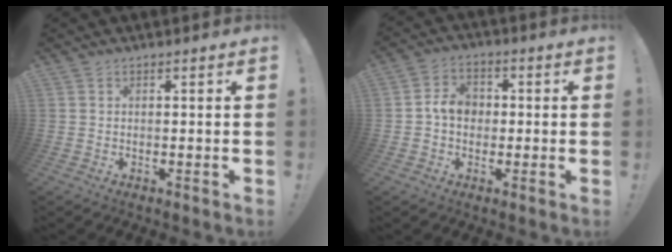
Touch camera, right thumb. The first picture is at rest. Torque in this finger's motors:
{"motor_torque": [0.65, 0.98, -0.06, 0.05, 0.01]}